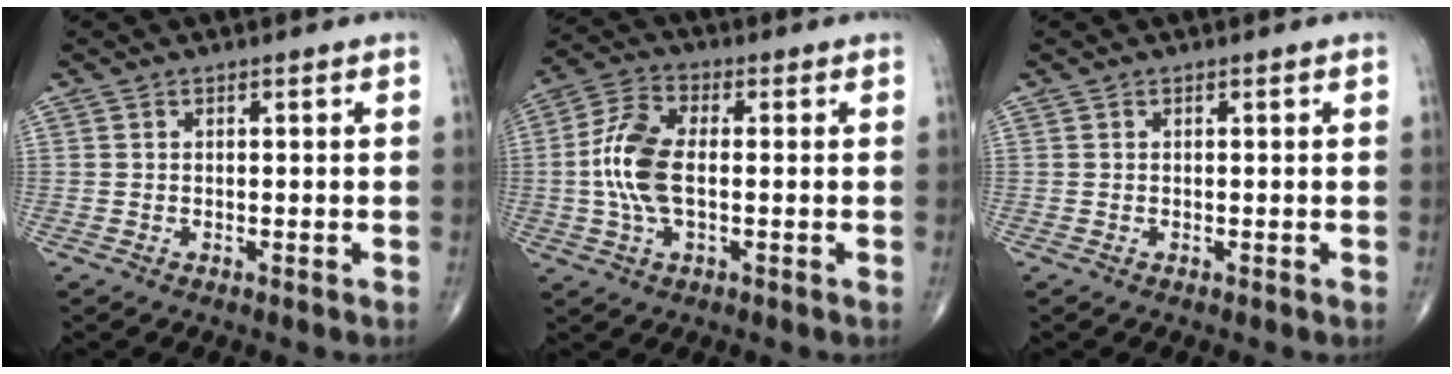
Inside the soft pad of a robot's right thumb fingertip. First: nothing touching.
{"total": 10.2, "force": [-0.5, 5.1, 8.8], "torque": [-0.193, 0.019, -0.014]}
{"total": 0.0}